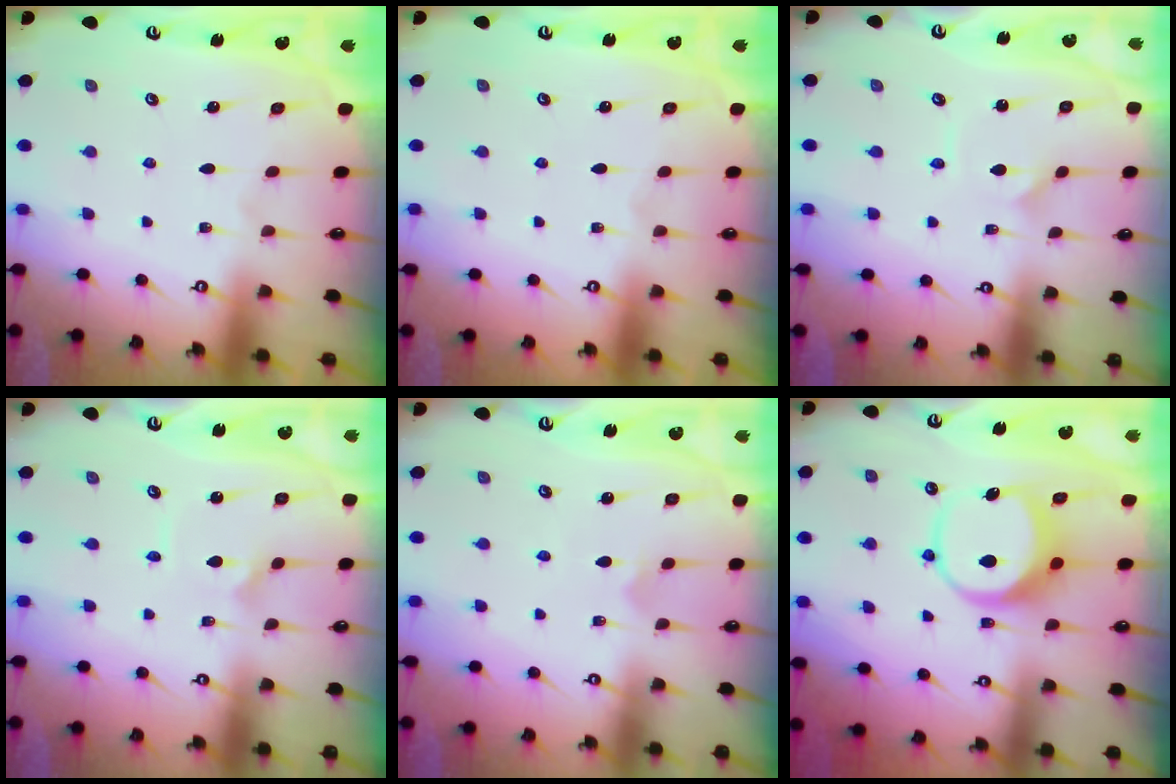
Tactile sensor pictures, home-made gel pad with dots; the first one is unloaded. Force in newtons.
{"total": 0.0}
{"total": 1.0, "press": 1.0, "slide": 0.0}
{"total": 1.7, "press": 1.7, "slide": 0.3}
{"total": 3.6, "press": 3.5, "slide": 0.7}
{"total": 7.9, "press": 7.8, "slide": 1.3}